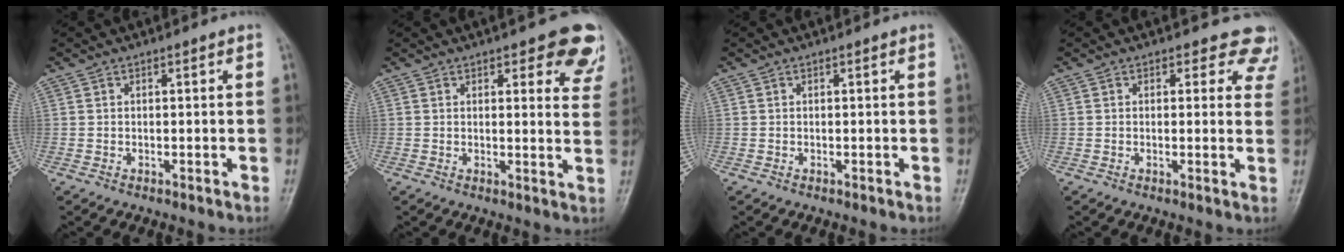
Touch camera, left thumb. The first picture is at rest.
{"total": 9.4, "force": [6.2, 3.8, 6.0], "torque": [-0.026, -0.028, 0.058]}
{"total": 0.0}
{"total": 6.1, "force": [4.8, 3.6, 0.7], "torque": [0.042, -0.017, 0.025]}